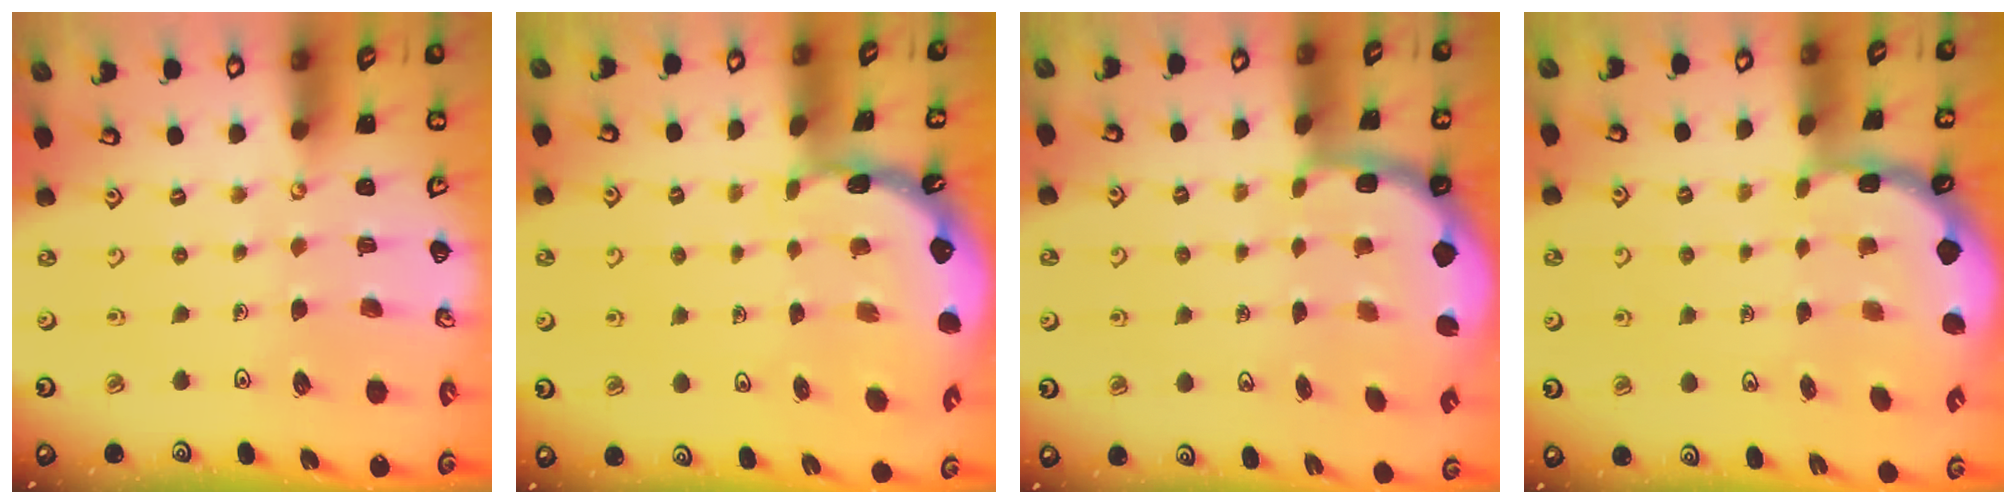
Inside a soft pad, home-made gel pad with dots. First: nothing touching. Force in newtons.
{"total": 1.2, "press": 1.1, "slide": 0.2}
{"total": 2.2, "press": 1.5, "slide": 1.6}
{"total": 1.2, "press": 1.1, "slide": 0.4}